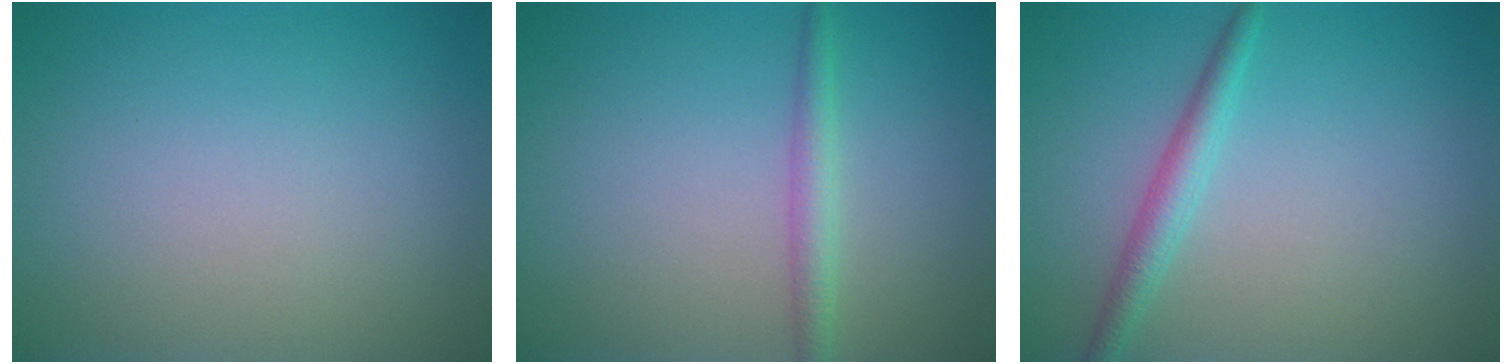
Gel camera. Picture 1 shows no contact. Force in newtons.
{"total": 1.9, "press": 1.9, "slide": 0.0}
{"total": 2.2, "press": 2.2, "slide": 0.0}